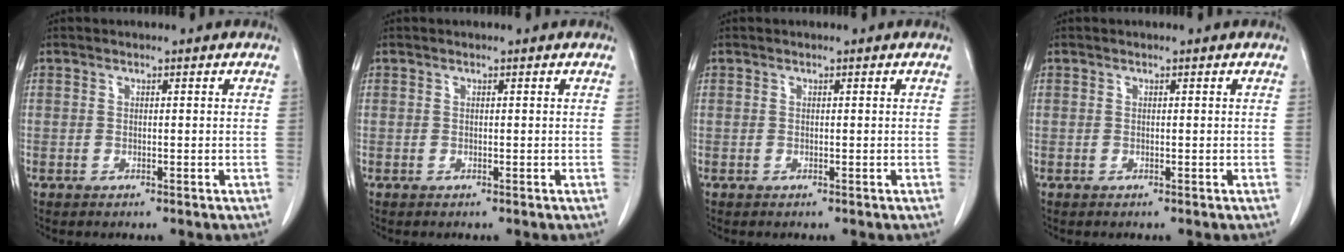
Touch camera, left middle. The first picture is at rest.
{"total": 0.0}
{"total": 0.0}
{"total": 0.0}